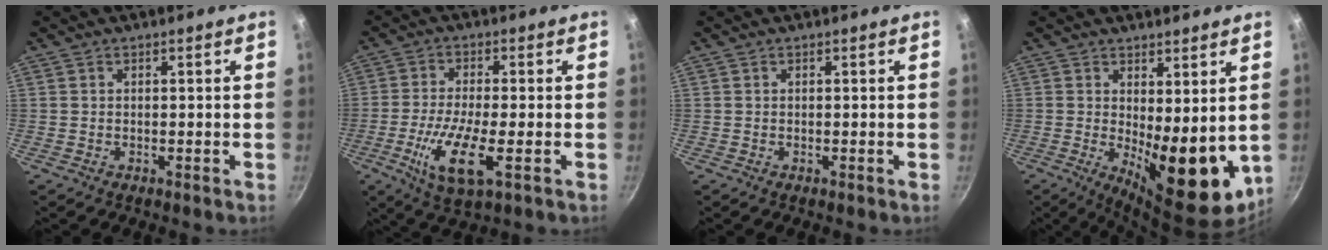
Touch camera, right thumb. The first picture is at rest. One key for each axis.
{"total": 10.6, "fx": -3.0, "fy": 3.0, "fz": 9.7, "tx": -0.196, "ty": -0.007, "tz": -0.060}
{"total": 0.0}
{"total": 12.8, "fx": 0.7, "fy": 5.2, "fz": 11.6, "tx": -0.131, "ty": -0.030, "tz": 0.024}